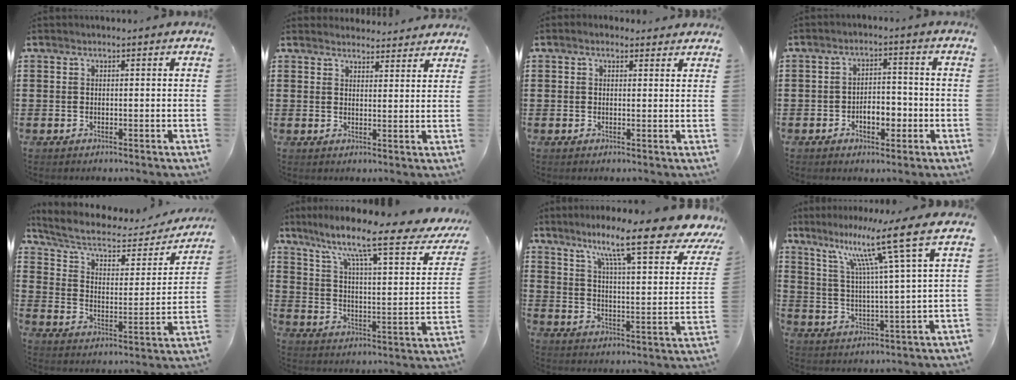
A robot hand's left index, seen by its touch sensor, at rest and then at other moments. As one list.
[{"total": 3.1, "force": [3.0, 0.5, 0.0], "torque": [-0.001, -0.015, 0.056]}, {"total": 1.2, "force": [0.9, 0.7, 0.3], "torque": [-0.010, 0.006, 0.017]}, {"total": 4.6, "force": [-1.7, 2.5, 3.5], "torque": [-0.055, 0.004, -0.034]}, {"total": 5.8, "force": [3.9, 2.5, 3.5], "torque": [-0.086, -0.022, 0.062]}, {"total": 12.1, "force": [8.4, 1.6, 8.5], "torque": [-0.167, -0.055, 0.128]}, {"total": 12.3, "force": [9.1, 0.7, 8.2], "torque": [-0.155, -0.066, 0.138]}, {"total": 12.0, "force": [7.4, -0.8, 9.3], "torque": [-0.184, -0.032, 0.109]}]